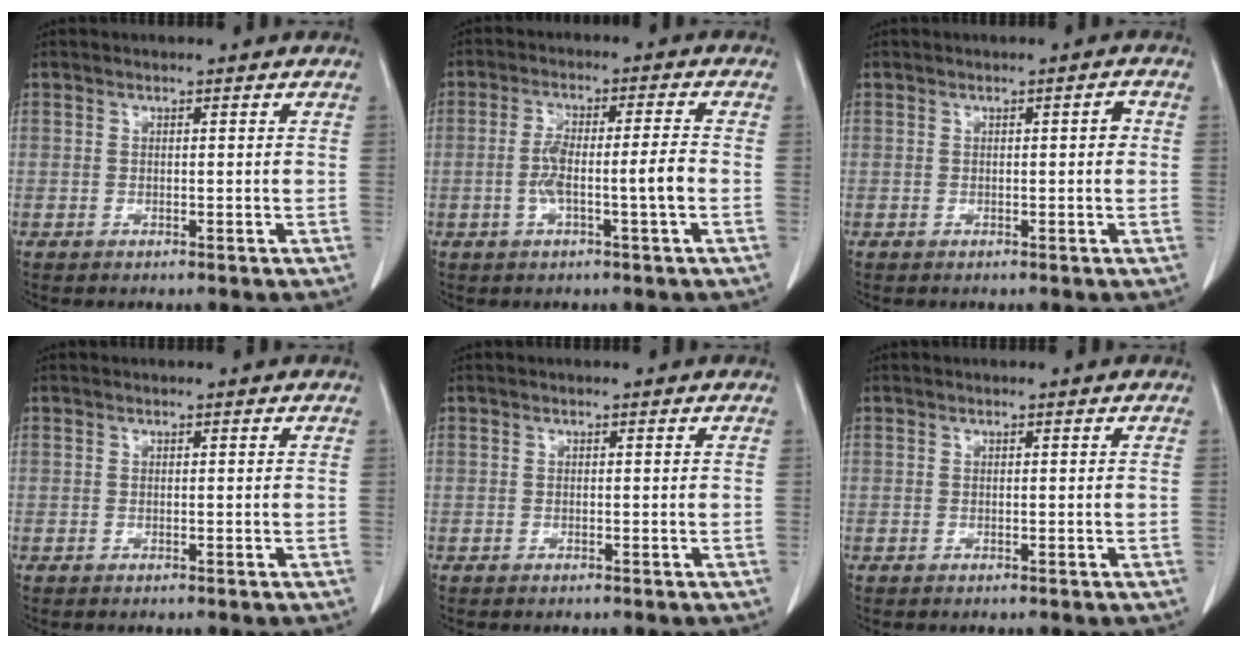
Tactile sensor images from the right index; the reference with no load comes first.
{"total": 6.3, "force": [-1.6, 0.1, 6.1], "torque": [-0.123, 0.012, -0.026]}
{"total": 1.2, "force": [0.1, 0.4, 1.2], "torque": [-0.014, 0.003, 0.002]}
{"total": 0.0}
{"total": 0.0}
{"total": 0.0}